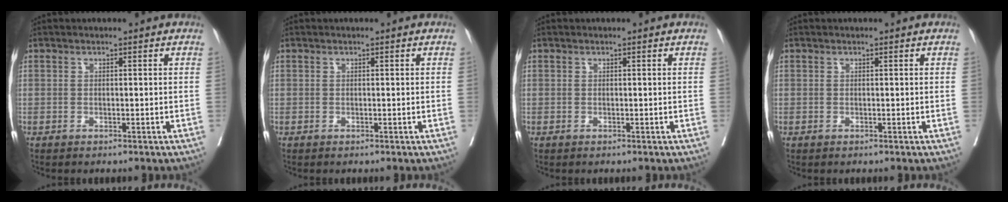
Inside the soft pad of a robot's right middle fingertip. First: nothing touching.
{"total": 0.0}
{"total": 0.0}
{"total": 0.0}